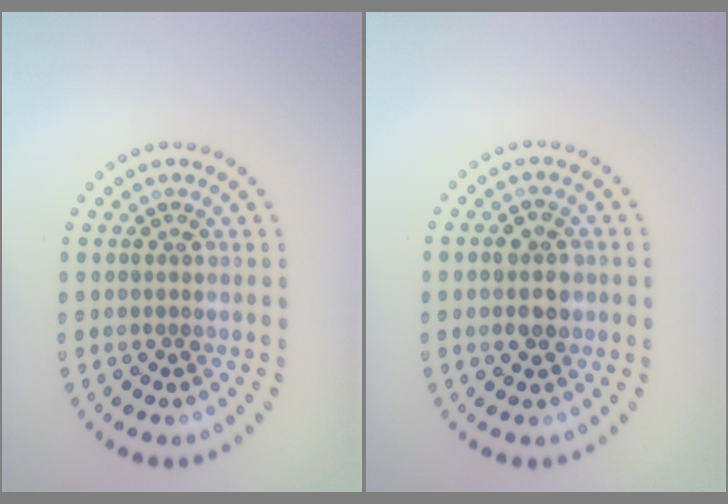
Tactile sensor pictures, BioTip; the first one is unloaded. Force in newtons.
{"total": 3.3, "press": 3.3, "slide": 0.1}